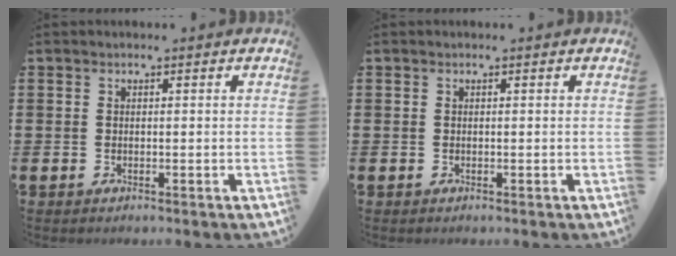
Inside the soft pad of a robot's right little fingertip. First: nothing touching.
{"total": 0.0}